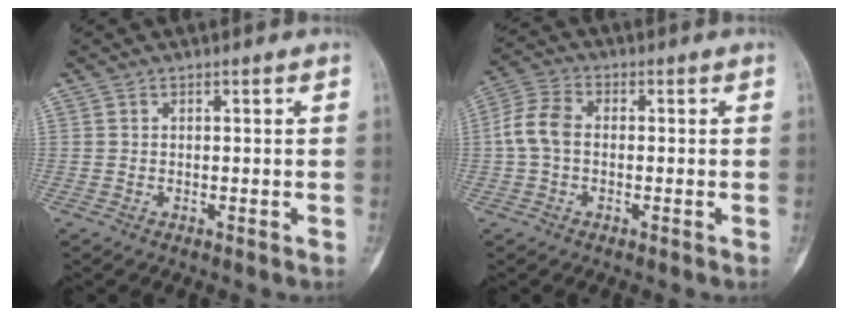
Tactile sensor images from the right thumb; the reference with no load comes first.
{"total": 6.5, "force": [-0.4, 4.4, 4.7], "torque": [-0.097, 0.017, -0.018]}